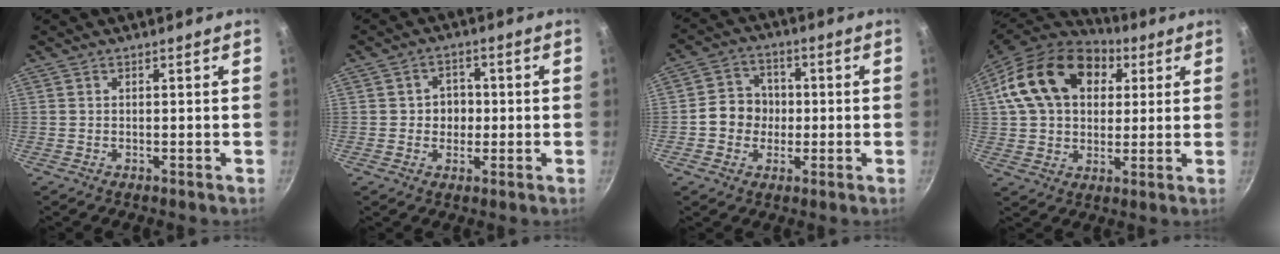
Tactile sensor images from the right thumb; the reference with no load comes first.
{"total": 4.9, "force": [-0.1, 4.3, 2.3], "torque": [-0.004, 0.006, -0.006]}
{"total": 7.7, "force": [-0.6, 7.0, 3.1], "torque": [-0.018, 0.016, -0.026]}
{"total": 20.5, "force": [6.6, 14.5, 12.9], "torque": [-0.206, 0.012, 0.104]}